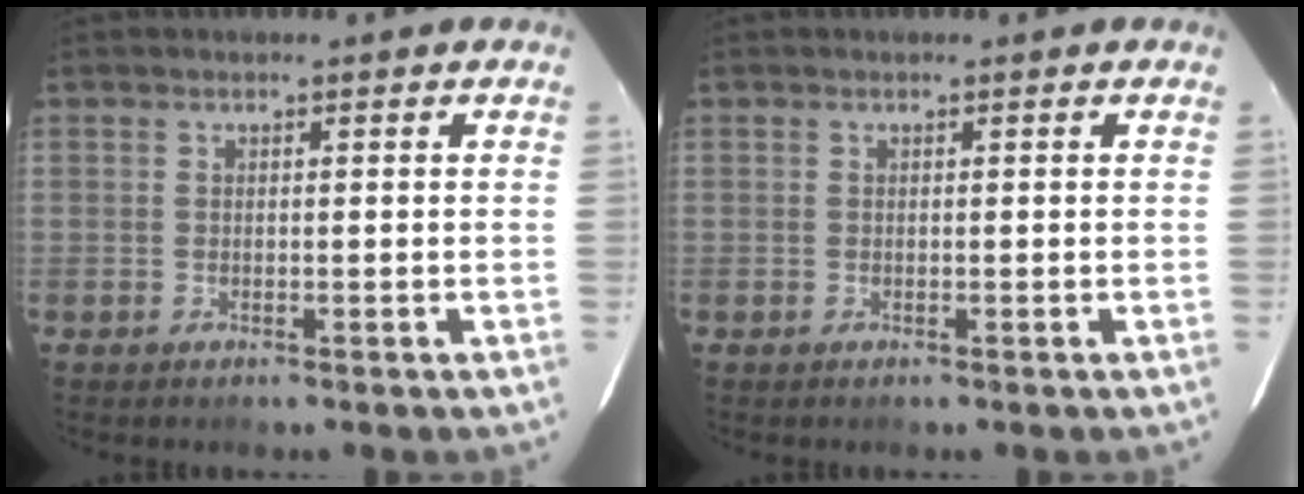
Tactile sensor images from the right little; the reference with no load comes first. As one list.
[{"total": 0.0}]